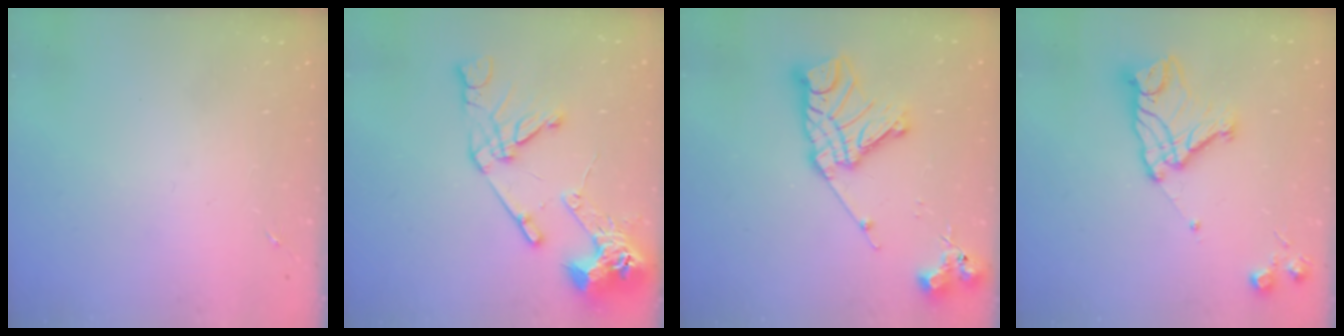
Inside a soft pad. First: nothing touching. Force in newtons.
{"total": 19.7, "press": 19.5, "slide": 2.6}
{"total": 19.3, "press": 19.2, "slide": 1.8}
{"total": 15.7, "press": 15.6, "slide": 1.3}